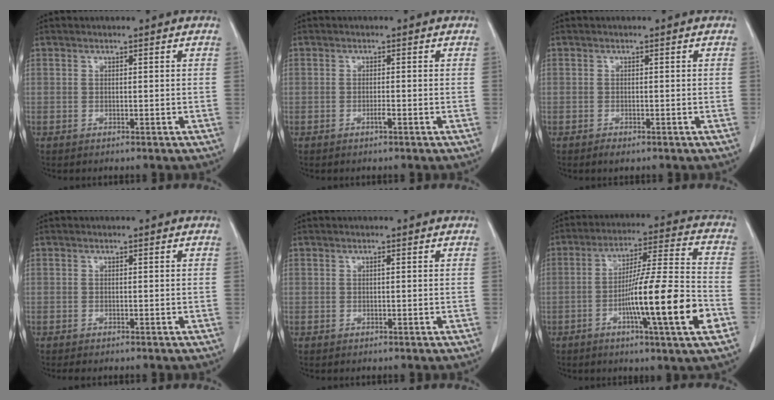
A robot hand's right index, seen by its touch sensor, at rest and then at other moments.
{"total": 0.8, "force": [-0.5, 0.0, 0.7], "torque": [-0.015, 0.002, -0.006]}
{"total": 1.0, "force": [-0.7, 0.3, 0.6], "torque": [-0.013, -0.003, -0.006]}
{"total": 0.9, "force": [-0.8, 0.1, 0.4], "torque": [-0.012, -0.005, -0.009]}
{"total": 0.0}
{"total": 16.6, "force": [-5.4, -0.3, 15.7], "torque": [-0.262, -0.005, -0.089]}